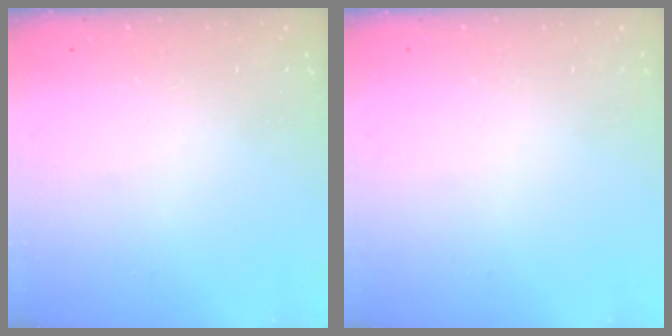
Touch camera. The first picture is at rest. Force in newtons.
{"total": 0.0}